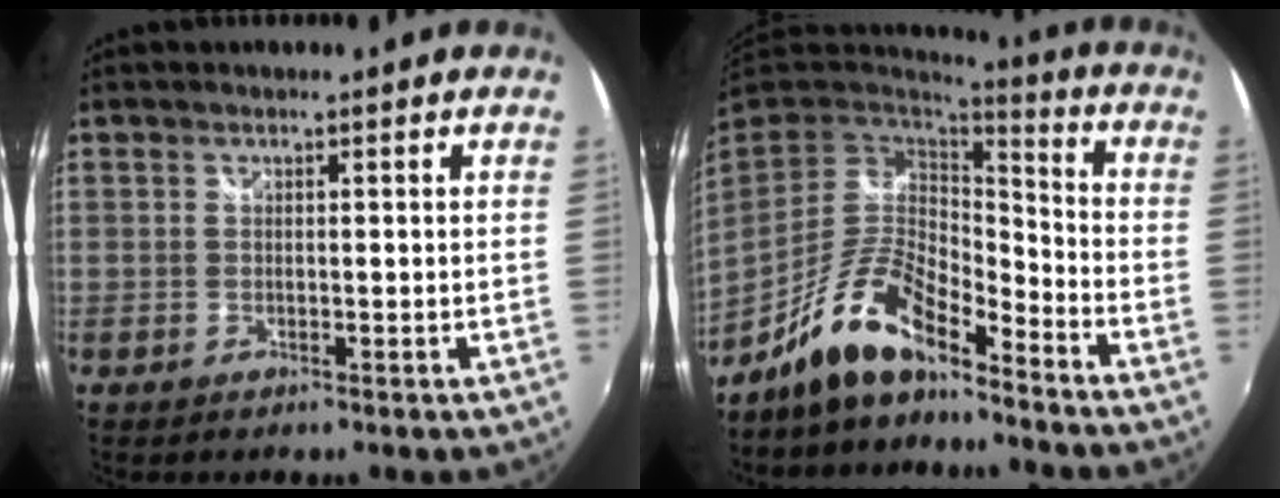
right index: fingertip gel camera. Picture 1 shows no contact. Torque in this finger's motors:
{"motor_torque": [1.03, -1.10, 0.75, 0.19]}